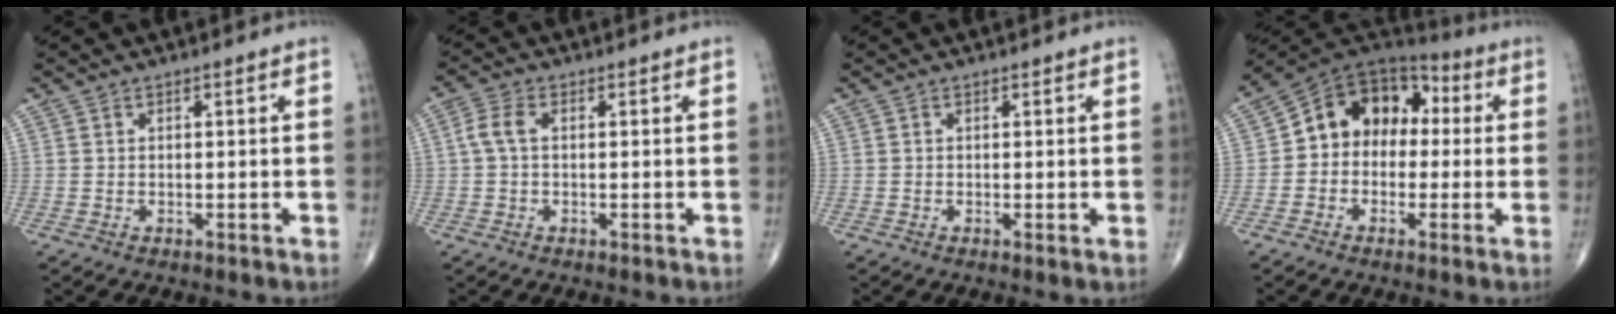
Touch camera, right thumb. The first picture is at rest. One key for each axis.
{"total": 3.6, "fx": 0.4, "fy": 2.0, "fz": 3.0, "tx": -0.074, "ty": 0.012, "tz": 0.003}
{"total": 0.6, "fx": 0.0, "fy": 0.1, "fz": 0.5, "tx": -0.014, "ty": -0.004, "tz": -0.001}
{"total": 13.1, "fx": 0.6, "fy": 10.2, "fz": 8.2, "tx": -0.092, "ty": 0.048, "tz": -0.007}